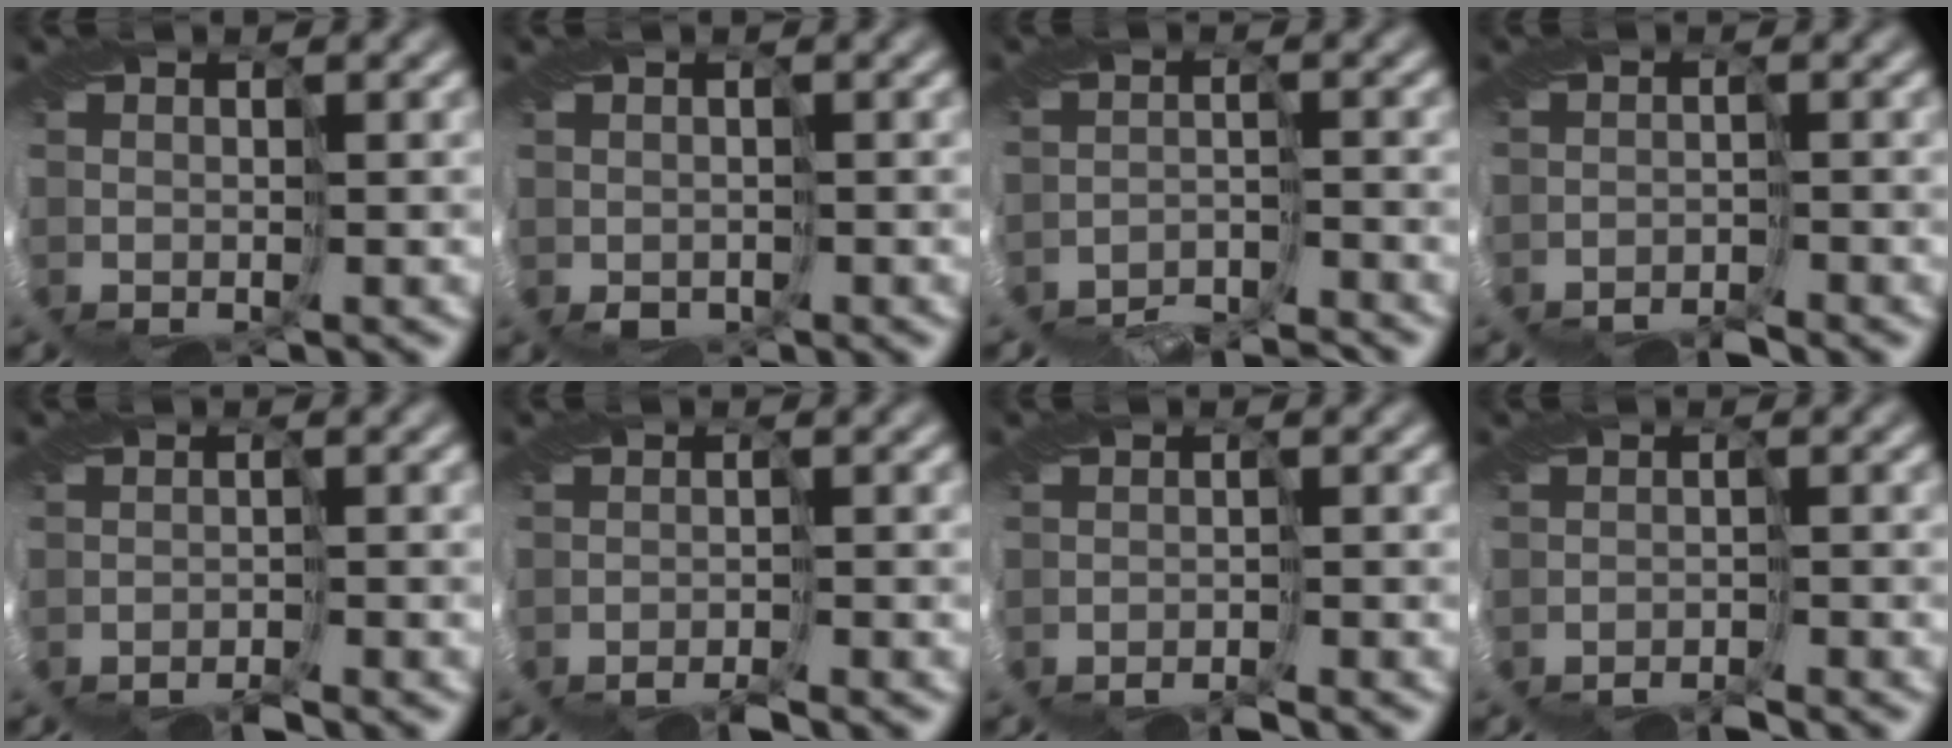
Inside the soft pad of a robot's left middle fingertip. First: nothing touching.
{"total": 1.1, "force": [-0.8, 0.8, -0.1], "torque": [0.001, -0.001, -0.009]}
{"total": 5.8, "force": [-5.8, 0.2, 0.1], "torque": [-0.009, -0.010, -0.105]}
{"total": 3.1, "force": [-3.1, 0.1, 0.1], "torque": [0.012, -0.002, -0.056]}
{"total": 2.6, "force": [-2.6, 0.0, 0.2], "torque": [0.010, -0.002, -0.049]}
{"total": 2.8, "force": [-2.7, 0.0, 0.5], "torque": [0.001, -0.001, -0.055]}
{"total": 2.5, "force": [-2.5, 0.1, 0.5], "torque": [0.008, 0.000, -0.044]}
{"total": 3.0, "force": [-3.0, 0.2, 0.3], "torque": [0.011, -0.002, -0.052]}